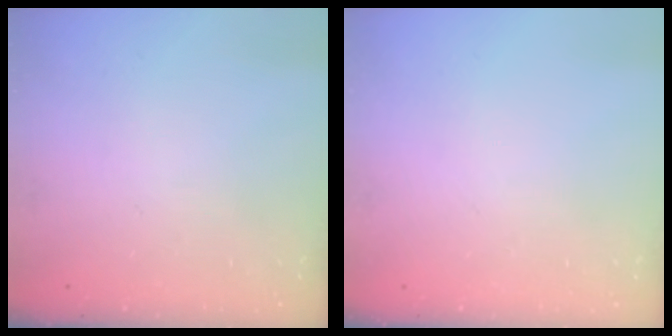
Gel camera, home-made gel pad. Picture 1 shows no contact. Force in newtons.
{"total": 0.0}